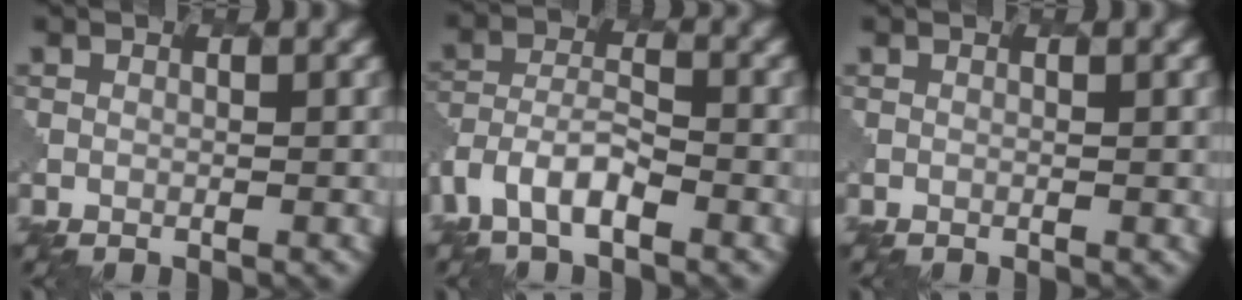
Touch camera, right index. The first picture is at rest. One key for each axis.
{"total": 4.7, "fx": -2.8, "fy": 2.4, "fz": 2.9, "tx": -0.059, "ty": -0.004, "tz": -0.062}
{"total": 0.0}